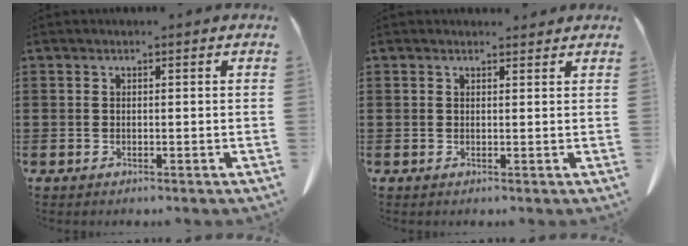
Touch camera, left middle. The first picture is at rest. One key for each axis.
{"total": 1.1, "fx": 1.0, "fy": 0.3, "fz": 0.3, "tx": -0.001, "ty": -0.001, "tz": 0.016}